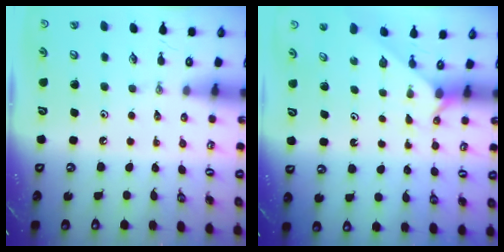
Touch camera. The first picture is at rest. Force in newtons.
{"total": 2.1, "press": 2.1, "slide": 0.3}